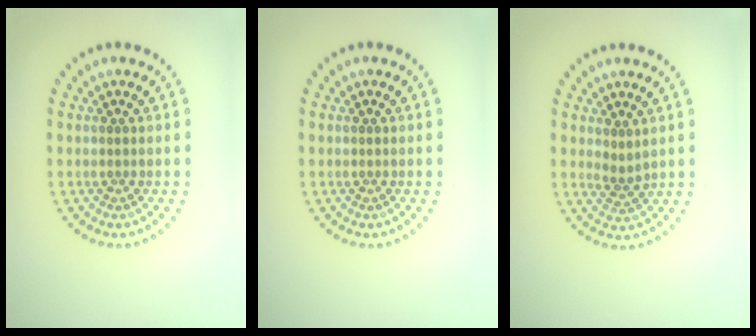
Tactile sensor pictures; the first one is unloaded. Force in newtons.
{"total": 0.0}
{"total": 1.6, "press": 1.1, "slide": 1.2}